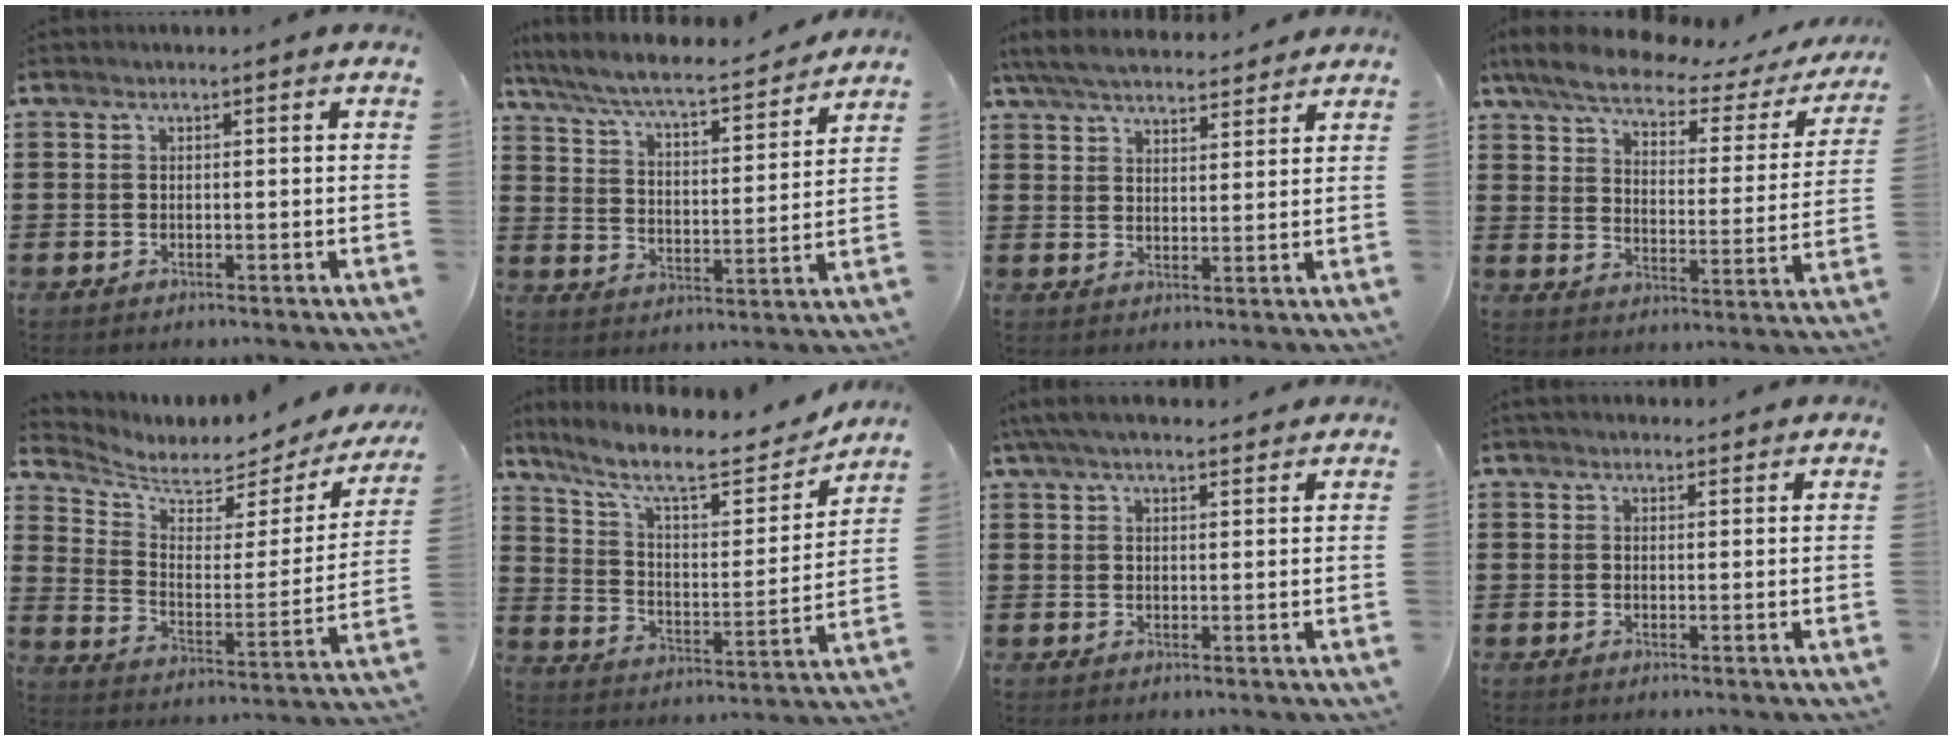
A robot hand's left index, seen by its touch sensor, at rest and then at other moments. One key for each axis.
{"total": 6.2, "fx": 5.7, "fy": 0.5, "fz": 2.4, "tx": -0.072, "ty": -0.041, "tz": 0.094}
{"total": 5.8, "fx": 5.4, "fy": 1.2, "fz": 1.8, "tx": -0.053, "ty": -0.016, "tz": 0.101}
{"total": 6.1, "fx": 5.0, "fy": 1.6, "fz": 3.1, "tx": -0.084, "ty": -0.025, "tz": 0.083}
{"total": 4.0, "fx": 3.4, "fy": 1.8, "fz": 1.0, "tx": -0.048, "ty": -0.038, "tz": 0.057}
{"total": 10.2, "fx": 8.0, "fy": 2.5, "fz": 5.9, "tx": -0.139, "ty": -0.044, "tz": 0.134}
{"total": 4.3, "fx": 3.7, "fy": 1.0, "fz": 2.0, "tx": -0.048, "ty": -0.003, "tz": 0.070}
{"total": 1.2, "fx": 1.1, "fy": 0.5, "fz": 0.2, "tx": -0.005, "ty": 0.004, "tz": 0.022}